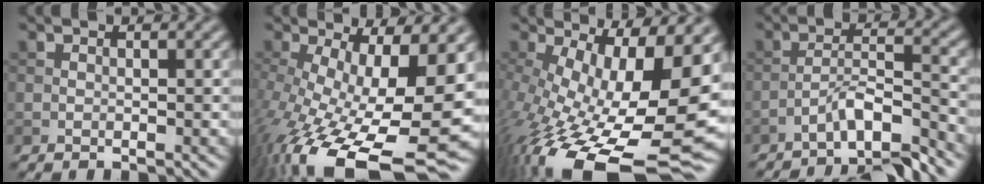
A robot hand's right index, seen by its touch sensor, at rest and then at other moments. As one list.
[{"total": 15.7, "force": [-4.5, 5.7, 13.9], "torque": [-0.250, -0.035, -0.058]}, {"total": 16.9, "force": [-3.4, 6.5, 15.2], "torque": [-0.262, -0.029, -0.045]}, {"total": 5.5, "force": [-4.4, 0.6, 3.2], "torque": [-0.050, 0.008, -0.079]}]